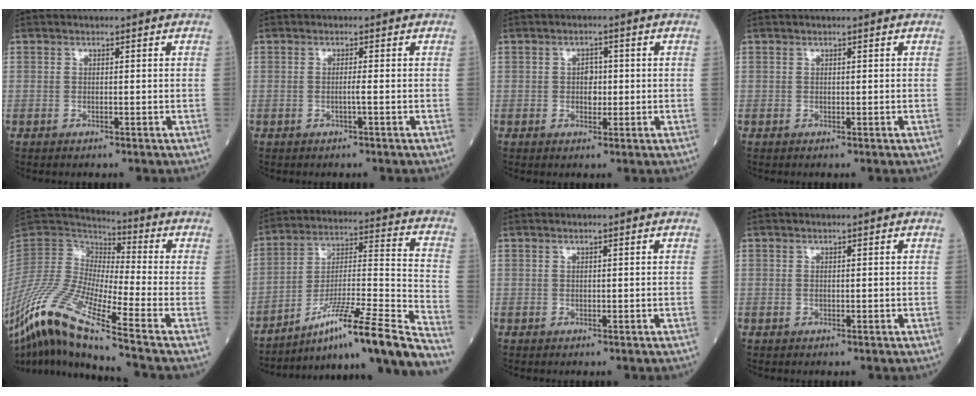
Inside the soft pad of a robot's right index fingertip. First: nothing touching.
{"total": 2.6, "force": [-0.7, -0.7, 2.4], "torque": [-0.044, -0.002, -0.016]}
{"total": 2.4, "force": [0.0, 1.7, 1.7], "torque": [-0.022, 0.002, 0.001]}
{"total": 0.0}
{"total": 18.6, "force": [-11.3, 0.7, 14.8], "torque": [-0.317, -0.028, -0.215]}
{"total": 21.4, "force": [-16.8, -1.2, 13.2], "torque": [-0.173, 0.002, -0.281]}
{"total": 0.0}
{"total": 0.0}